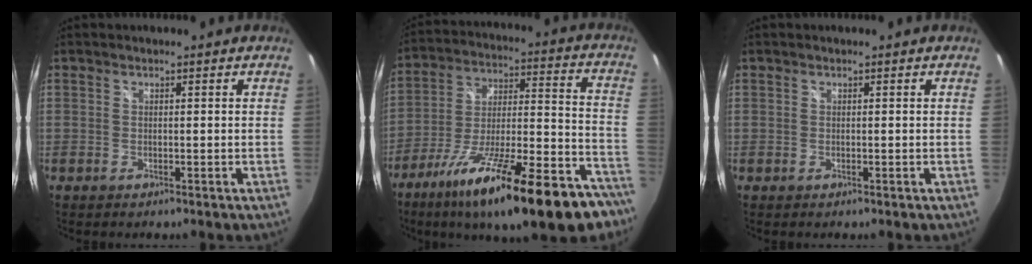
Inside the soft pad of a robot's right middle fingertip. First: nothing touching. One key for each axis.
{"total": 30.1, "fx": -20.6, "fy": 8.1, "fz": 20.4, "tx": -0.310, "ty": -0.037, "tz": -0.302}
{"total": 0.0}